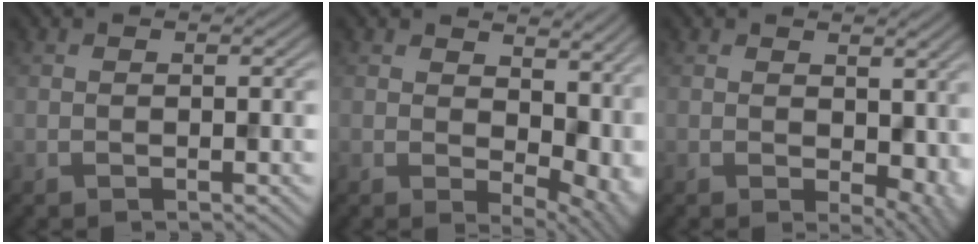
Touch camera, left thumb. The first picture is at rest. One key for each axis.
{"total": 8.9, "fx": 2.7, "fy": 5.5, "fz": 6.4, "tx": -0.091, "ty": -0.021, "tz": 0.061}
{"total": 5.8, "fx": 0.5, "fy": 3.8, "fz": 4.3, "tx": -0.064, "ty": -0.020, "tz": 0.019}